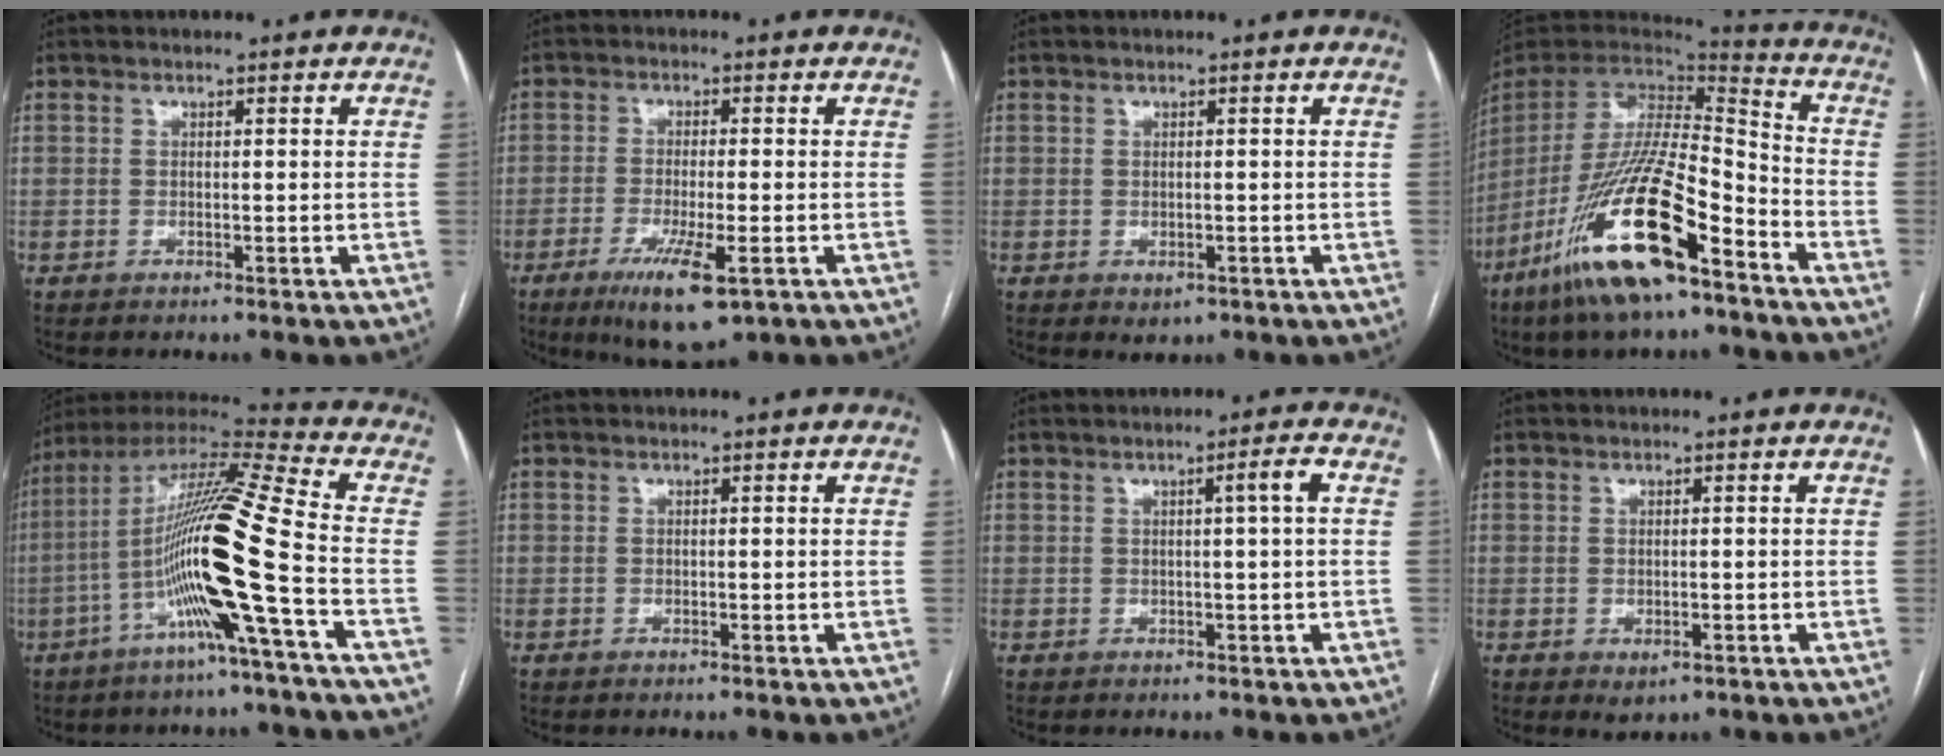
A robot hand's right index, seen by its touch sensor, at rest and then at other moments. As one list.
[{"total": 9.0, "force": [-4.5, 1.5, 7.7], "torque": [-0.138, -0.024, -0.069]}, {"total": 1.8, "force": [-0.8, 1.1, 1.2], "torque": [-0.014, -0.001, -0.001]}, {"total": 22.8, "force": [-13.5, 4.6, 17.8], "torque": [-0.362, -0.047, -0.253]}, {"total": 18.0, "force": [-5.4, -1.6, 17.1], "torque": [-0.324, 0.000, -0.110]}, {"total": 0.0}, {"total": 2.4, "force": [0.4, -0.5, 2.4], "torque": [-0.038, 0.001, 0.007]}, {"total": 2.0, "force": [-0.8, 1.1, 1.5], "torque": [-0.020, -0.003, -0.002]}]